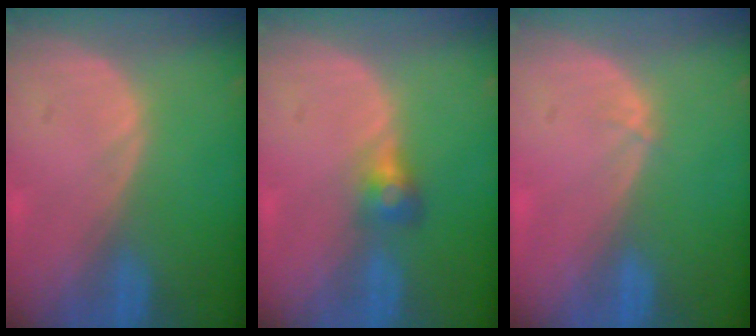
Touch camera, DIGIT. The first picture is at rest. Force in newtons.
{"total": 2.8, "press": 2.7, "slide": 0.9}
{"total": 0.6, "press": 0.4, "slide": 0.3}